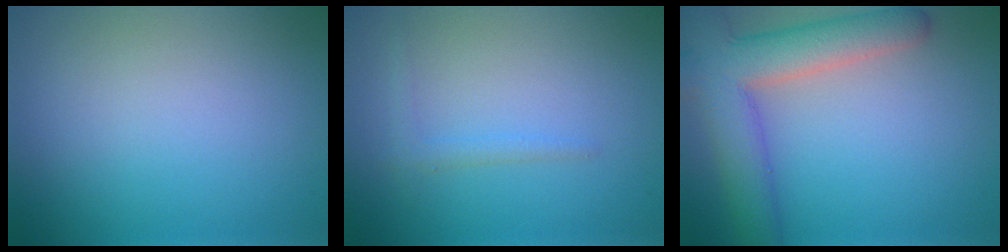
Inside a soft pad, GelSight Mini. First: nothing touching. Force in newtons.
{"total": 1.1, "press": 1.1, "slide": 0.1}
{"total": 7.5, "press": 7.4, "slide": 0.7}